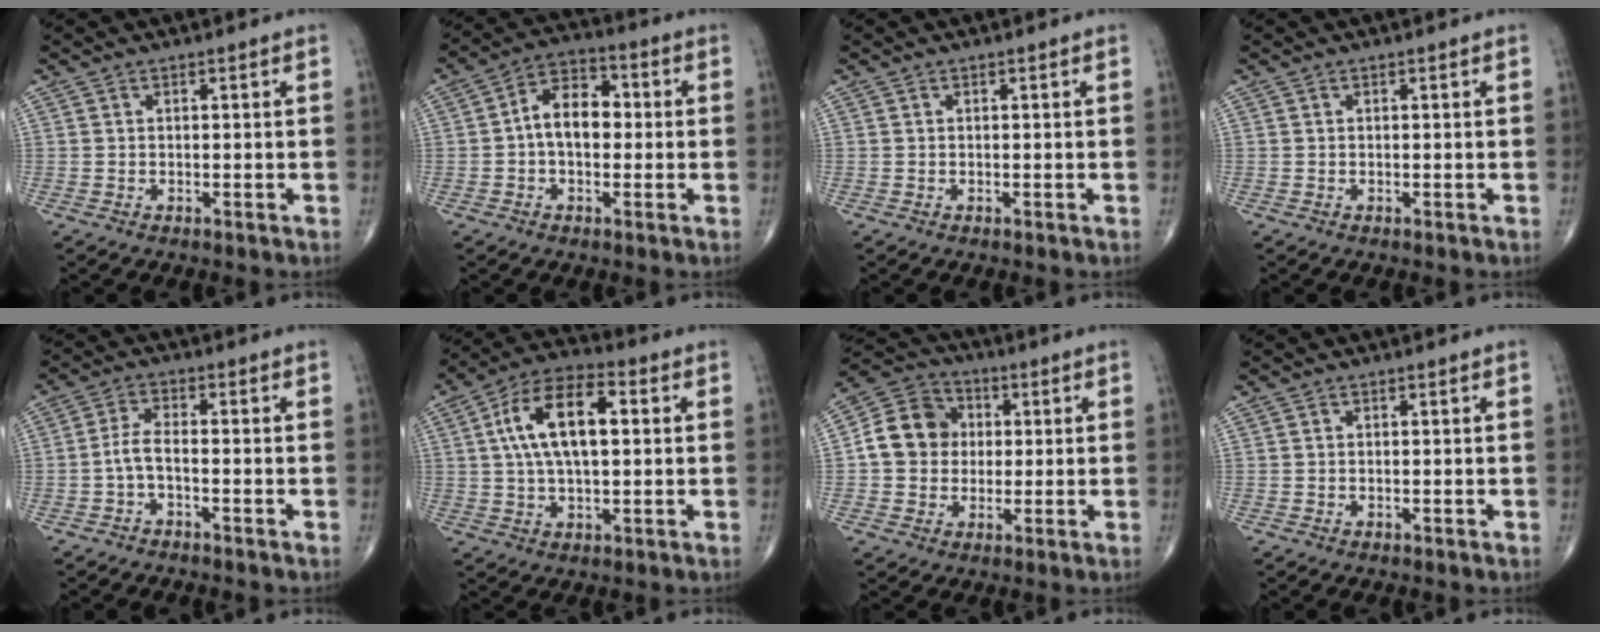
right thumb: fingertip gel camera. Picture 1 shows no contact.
{"total": 9.0, "force": [-0.1, 5.7, 6.9], "torque": [-0.098, 0.029, -0.014]}
{"total": 0.0}
{"total": 0.0}
{"total": 3.4, "force": [-1.5, 1.1, 2.8], "torque": [-0.062, 0.019, -0.033]}
{"total": 14.3, "force": [2.5, 6.8, 12.3], "torque": [-0.223, 0.023, 0.041]}
{"total": 11.1, "force": [0.7, 9.7, 5.4], "torque": [-0.074, 0.020, 0.002]}
{"total": 0.0}